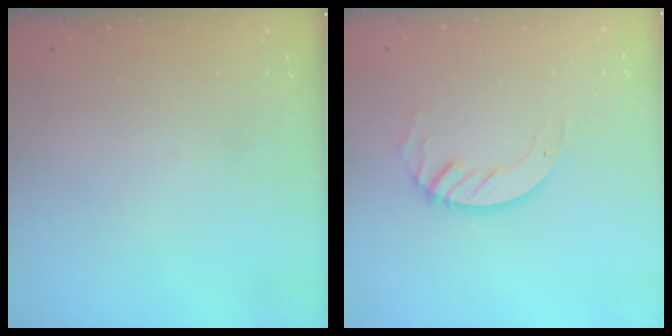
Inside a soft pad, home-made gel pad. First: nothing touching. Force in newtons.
{"total": 2.8, "press": 2.8, "slide": 0.2}